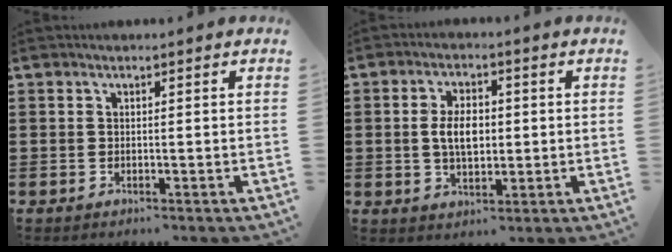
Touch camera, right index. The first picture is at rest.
{"total": 5.5, "force": [0.1, 3.0, 4.6], "torque": [-0.092, 0.004, -0.004]}